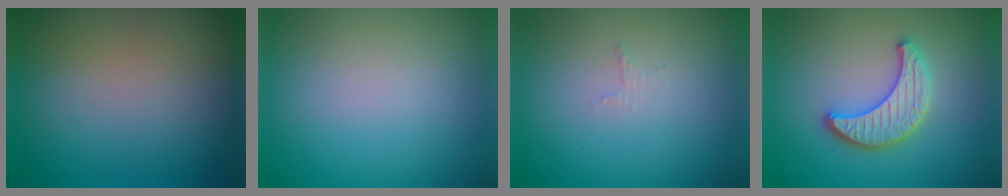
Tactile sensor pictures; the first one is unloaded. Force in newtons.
{"total": 0.0}
{"total": 0.7, "press": 0.6, "slide": 0.2}
{"total": 3.8, "press": 3.6, "slide": 1.2}